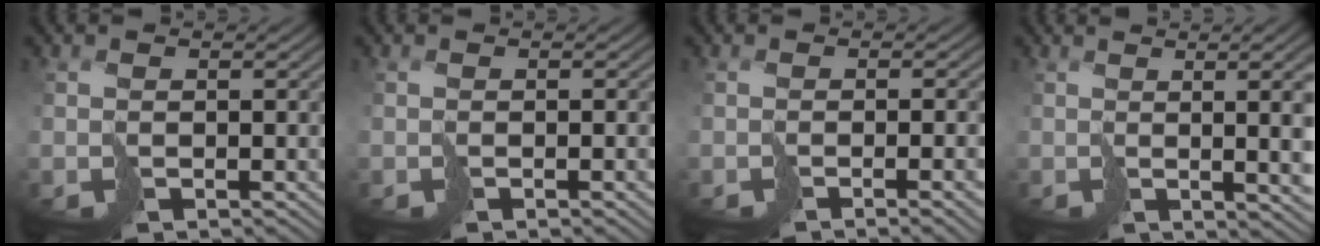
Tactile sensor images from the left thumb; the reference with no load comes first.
{"total": 2.1, "force": [-0.4, 0.3, 2.0], "torque": [-0.028, 0.001, -0.011]}
{"total": 4.8, "force": [-1.4, 1.2, 4.5], "torque": [-0.059, -0.006, -0.019]}
{"total": 14.1, "force": [0.5, 5.2, 13.1], "torque": [-0.132, 0.024, 0.012]}